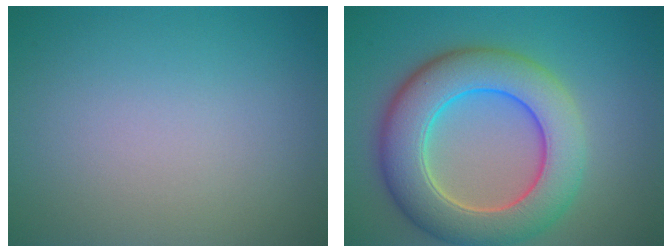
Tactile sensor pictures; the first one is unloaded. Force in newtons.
{"total": 9.1, "press": 9.1, "slide": 0.2}